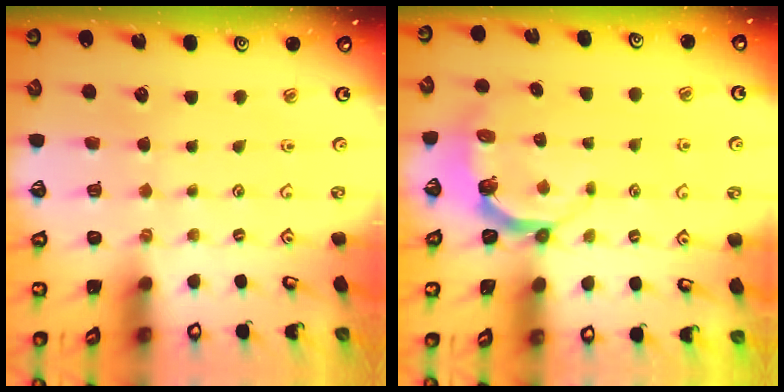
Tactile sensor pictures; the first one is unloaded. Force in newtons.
{"total": 5.0, "press": 4.0, "slide": 3.1}